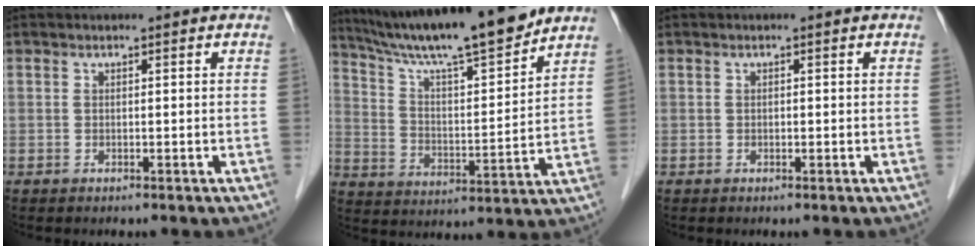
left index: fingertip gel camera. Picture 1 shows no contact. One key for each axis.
{"total": 17.5, "fx": 15.2, "fy": 0.1, "fz": 8.6, "tx": -0.145, "ty": 0.000, "tz": 0.249}
{"total": 0.0}